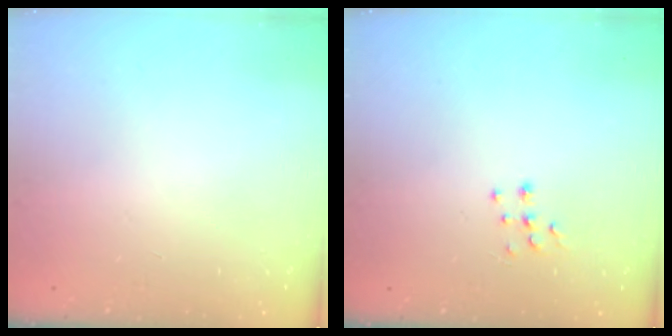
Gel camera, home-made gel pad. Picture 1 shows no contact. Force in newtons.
{"total": 5.2, "press": 5.2, "slide": 0.3}